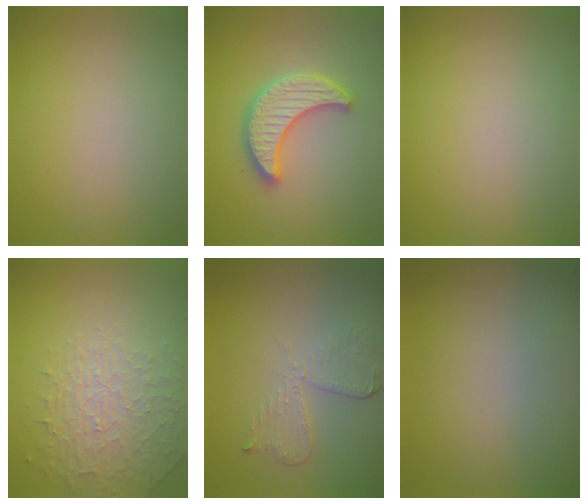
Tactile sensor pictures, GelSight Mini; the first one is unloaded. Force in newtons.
{"total": 4.4, "press": 4.3, "slide": 0.9}
{"total": 0.0}
{"total": 4.3, "press": 3.5, "slide": 2.6}
{"total": 3.0, "press": 2.6, "slide": 1.5}
{"total": 0.0}